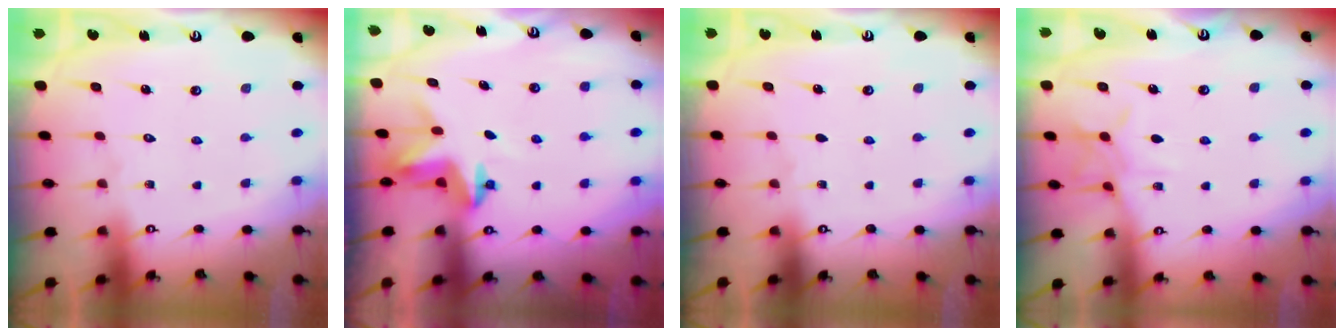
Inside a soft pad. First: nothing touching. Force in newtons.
{"total": 3.4, "press": 3.4, "slide": 0.2}
{"total": 0.0}
{"total": 7.1, "press": 7.1, "slide": 0.5}